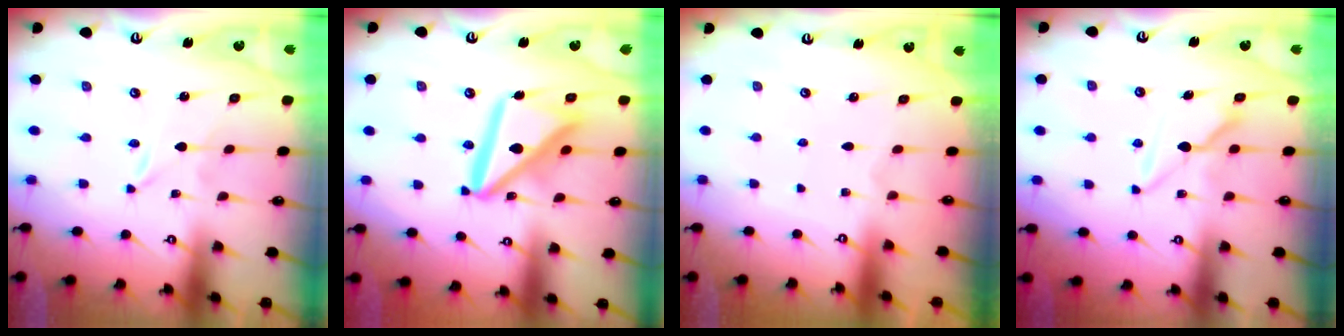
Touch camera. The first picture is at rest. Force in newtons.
{"total": 16.0, "press": 15.9, "slide": 1.7}
{"total": 0.0}
{"total": 7.6, "press": 7.6, "slide": 0.5}